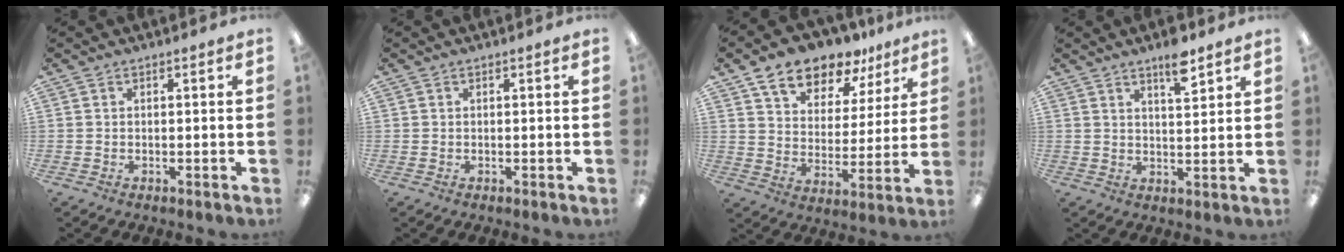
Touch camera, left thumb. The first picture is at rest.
{"total": 0.0}
{"total": 12.7, "force": [10.1, 6.3, 4.3], "torque": [-0.076, -0.064, 0.186]}
{"total": 6.9, "force": [5.0, 1.9, 4.4], "torque": [-0.058, -0.030, 0.079]}